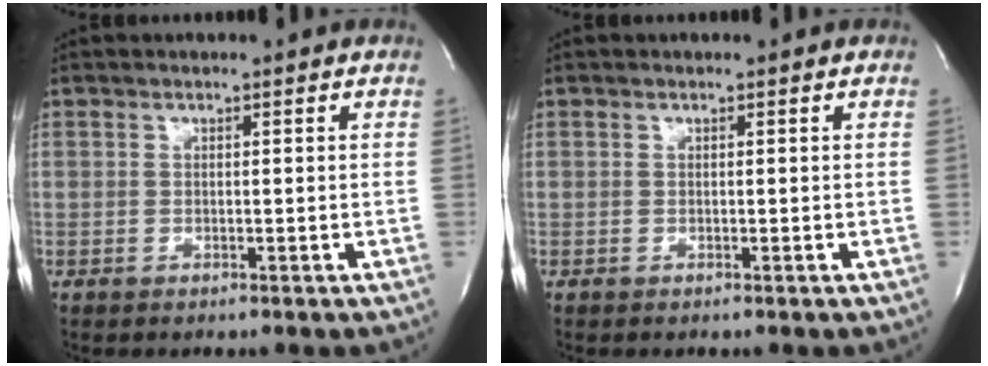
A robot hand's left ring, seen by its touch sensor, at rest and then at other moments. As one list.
[{"total": 0.0}]